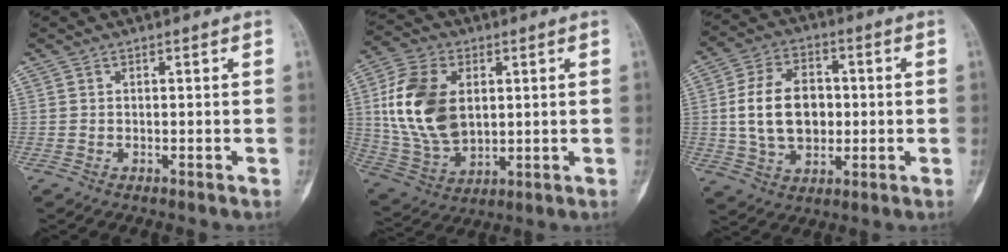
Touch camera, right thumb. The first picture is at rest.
{"total": 17.4, "force": [3.0, 11.2, 12.9], "torque": [-0.238, -0.008, 0.067]}
{"total": 13.8, "force": [0.5, 9.5, 10.0], "torque": [-0.153, 0.010, 0.013]}